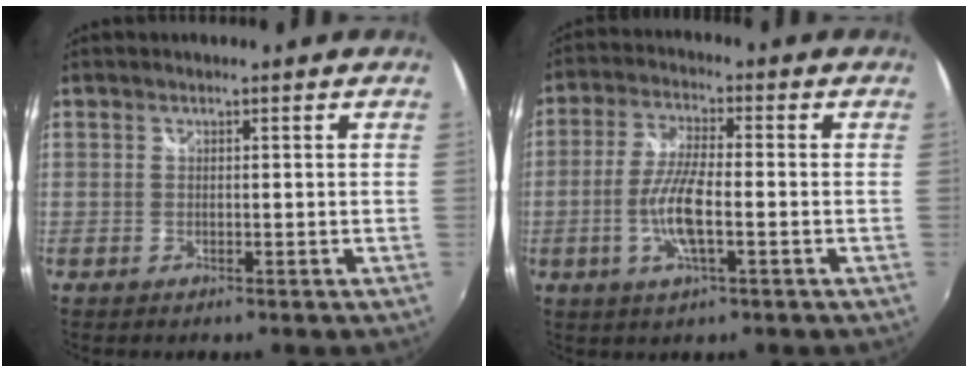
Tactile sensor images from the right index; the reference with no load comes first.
{"total": 8.4, "force": [-2.3, 1.8, 7.9], "torque": [-0.163, -0.003, -0.047]}